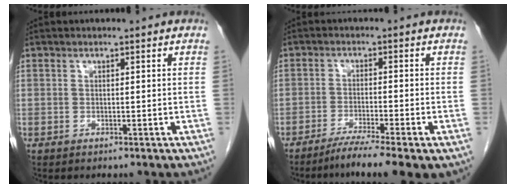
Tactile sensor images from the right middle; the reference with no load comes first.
{"total": 7.7, "force": [-5.3, 0.1, 5.6], "torque": [-0.087, -0.015, -0.085]}